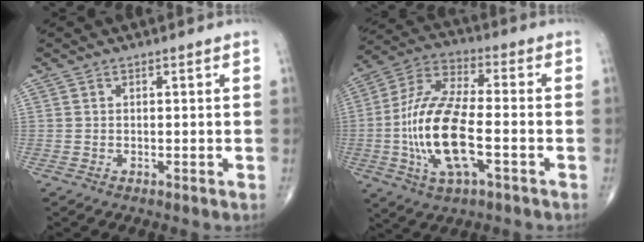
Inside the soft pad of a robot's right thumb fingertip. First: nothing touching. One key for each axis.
{"total": 17.3, "fx": -3.7, "fy": 6.8, "fz": 15.4, "tx": -0.318, "ty": 0.023, "tz": -0.071}